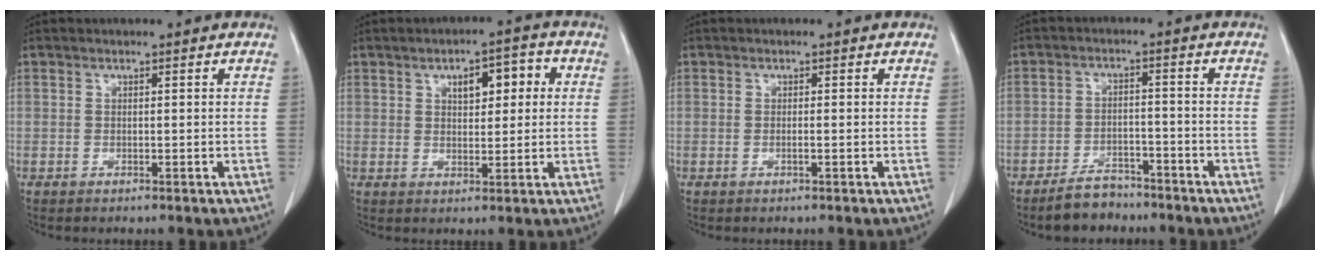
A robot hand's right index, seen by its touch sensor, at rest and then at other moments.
{"total": 6.9, "force": [2.0, 3.2, 5.8], "torque": [-0.084, 0.022, 0.034]}
{"total": 1.2, "force": [-0.3, 0.3, 1.1], "torque": [-0.027, 0.001, -0.002]}
{"total": 6.3, "force": [-5.3, 2.9, 2.0], "torque": [-0.041, 0.002, -0.087]}